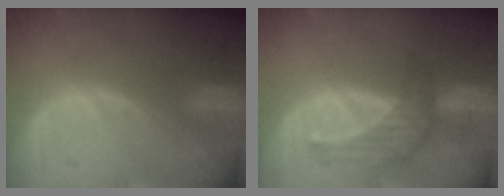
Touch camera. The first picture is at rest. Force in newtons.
{"total": 4.5, "press": 4.5, "slide": 0.4}